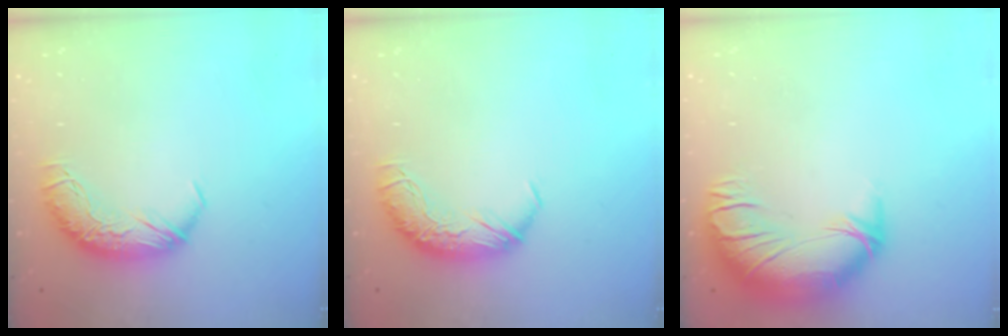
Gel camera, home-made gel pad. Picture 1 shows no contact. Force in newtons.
{"total": 0.0}
{"total": 3.6, "press": 2.0, "slide": 3.1}